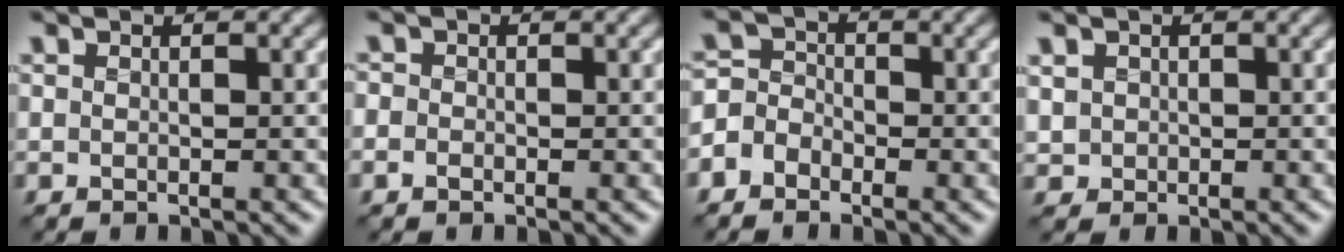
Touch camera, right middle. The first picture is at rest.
{"total": 1.0, "force": [-0.4, 0.7, 0.4], "torque": [-0.006, -0.002, -0.010]}
{"total": 3.0, "force": [-1.6, 2.3, 1.0], "torque": [-0.009, 0.008, -0.040]}
{"total": 1.3, "force": [0.2, 1.3, 0.3], "torque": [-0.006, -0.003, 0.007]}